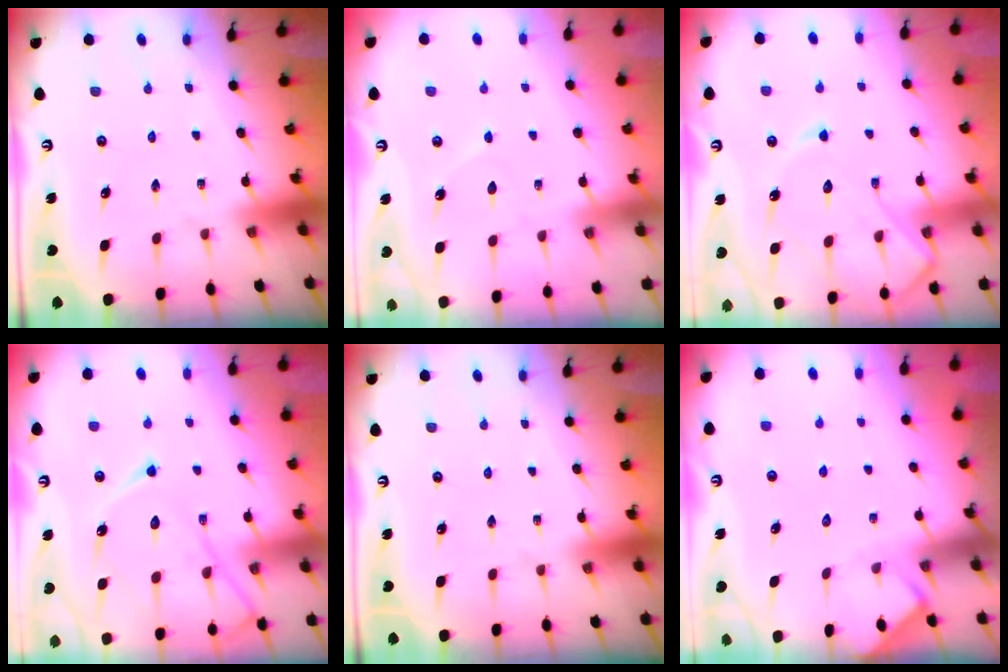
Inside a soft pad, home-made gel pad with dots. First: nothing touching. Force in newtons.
{"total": 5.1, "press": 5.0, "slide": 0.6}
{"total": 12.8, "press": 12.8, "slide": 1.2}
{"total": 16.1, "press": 16.0, "slide": 1.6}
{"total": 0.0}
{"total": 4.3, "press": 4.2, "slide": 0.5}